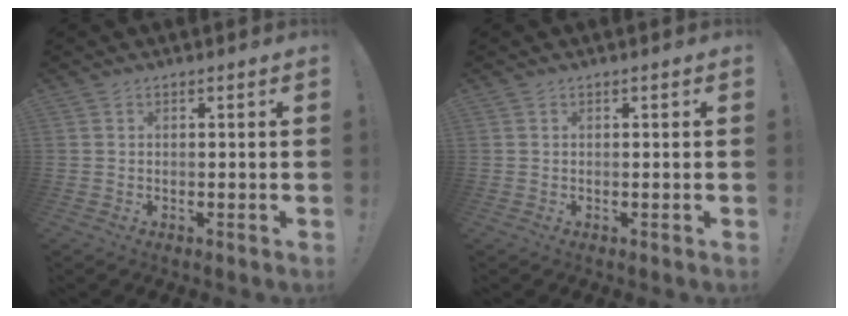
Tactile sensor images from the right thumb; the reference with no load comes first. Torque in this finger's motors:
{"motor_torque": [0.07, 0.02, 0.17, -0.09, 0.04]}